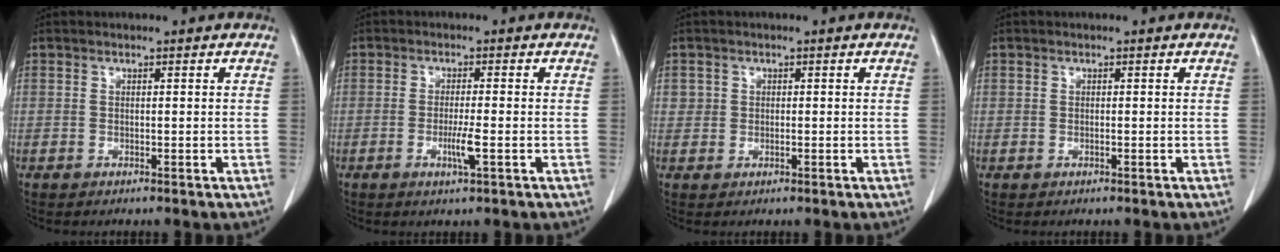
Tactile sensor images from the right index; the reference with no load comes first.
{"total": 3.3, "force": [-1.0, -0.1, 3.1], "torque": [-0.060, -0.007, -0.019]}
{"total": 1.5, "force": [0.4, 1.4, 0.2], "torque": [0.007, 0.002, 0.002]}
{"total": 0.0}